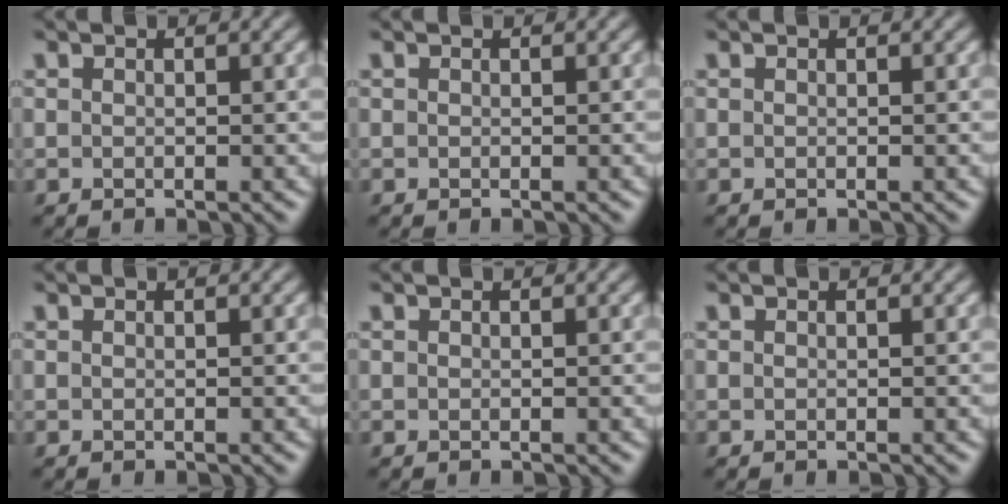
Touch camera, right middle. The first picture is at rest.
{"total": 0.0}
{"total": 0.0}
{"total": 0.0}
{"total": 0.0}
{"total": 0.0}